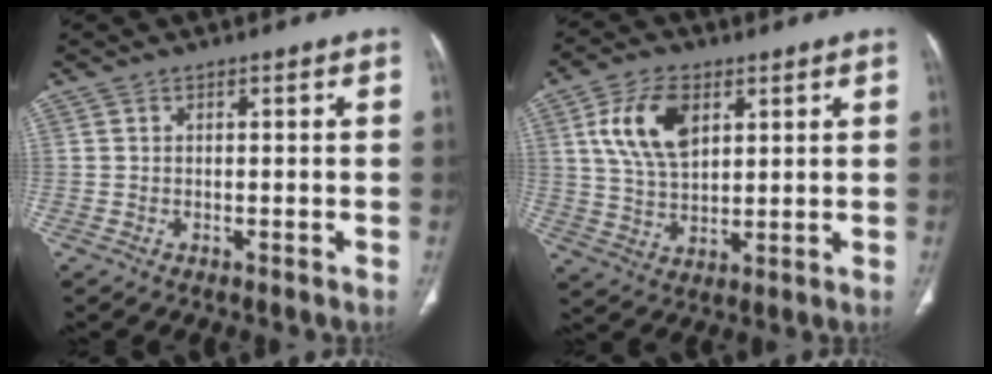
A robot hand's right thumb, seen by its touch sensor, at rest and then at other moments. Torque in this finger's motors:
{"motor_torque": [-0.45, 0.52, 0.05, 0.05, 0.23]}